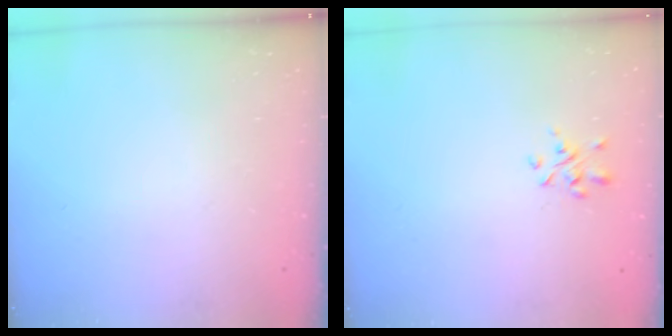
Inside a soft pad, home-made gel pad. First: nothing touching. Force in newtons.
{"total": 1.8, "press": 1.6, "slide": 0.6}